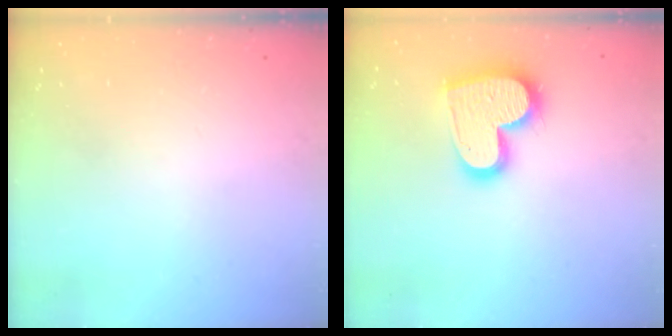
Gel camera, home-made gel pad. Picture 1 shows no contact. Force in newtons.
{"total": 17.9, "press": 17.9, "slide": 1.4}